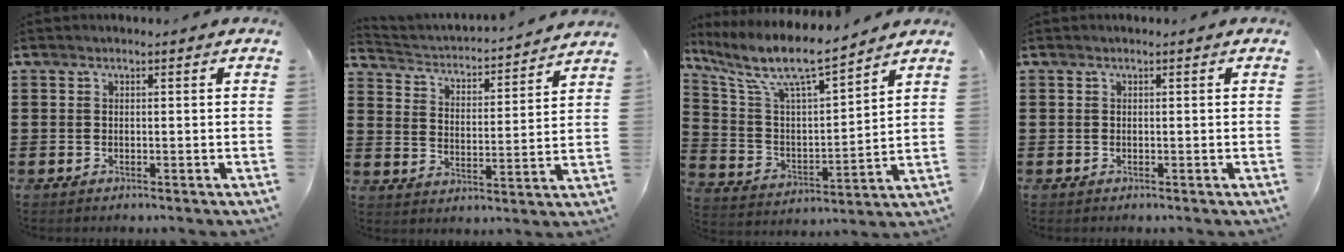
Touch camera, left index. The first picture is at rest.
{"total": 2.4, "force": [2.4, 0.3, 0.3], "torque": [-0.025, -0.031, 0.030]}
{"total": 9.4, "force": [7.8, 1.3, 5.2], "torque": [-0.136, -0.049, 0.128]}
{"total": 0.0}